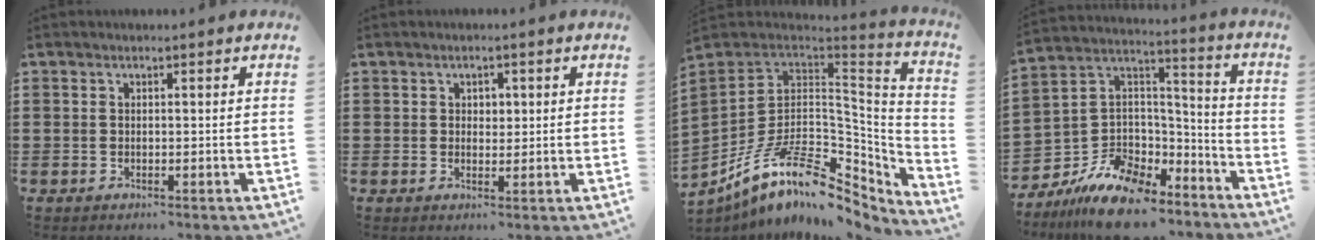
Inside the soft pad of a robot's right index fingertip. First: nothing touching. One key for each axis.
{"total": 1.5, "fx": 0.5, "fy": 1.2, "fz": 0.6, "tx": -0.016, "ty": 0.009, "tz": 0.007}
{"total": 14.9, "fx": -6.8, "fy": 7.7, "fz": 10.9, "tx": -0.217, "ty": 0.009, "tz": -0.120}
{"total": 13.7, "fx": -10.9, "fy": 6.1, "fz": 5.6, "tx": -0.116, "ty": 0.043, "tz": -0.202}